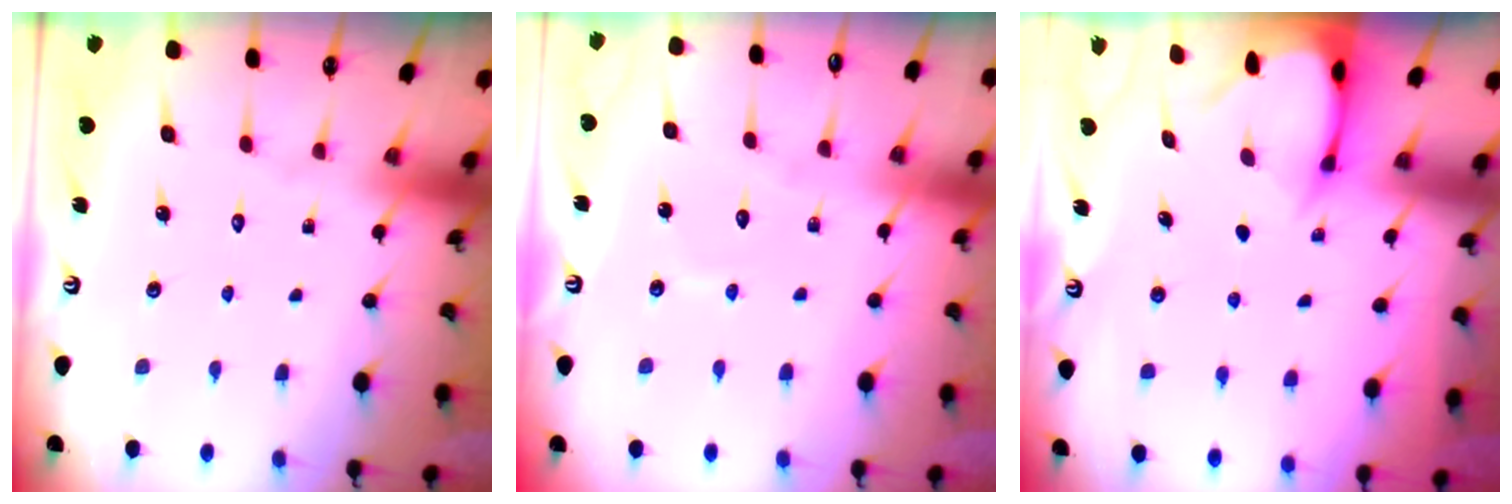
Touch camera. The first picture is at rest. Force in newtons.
{"total": 3.8, "press": 3.8, "slide": 0.2}
{"total": 2.6, "press": 2.5, "slide": 0.4}